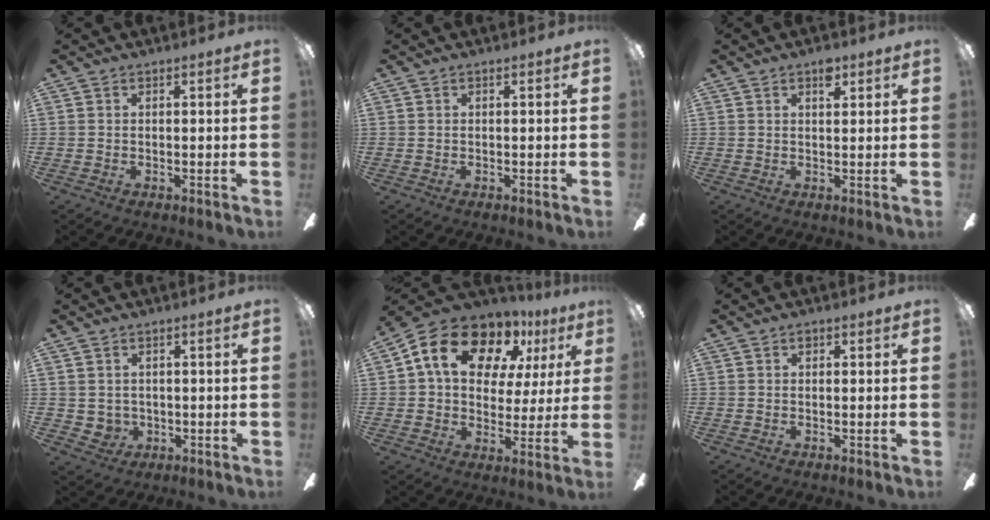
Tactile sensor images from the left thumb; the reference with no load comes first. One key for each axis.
{"total": 0.0}
{"total": 3.3, "fx": 2.2, "fy": 1.7, "fz": 1.9, "tx": -0.010, "ty": -0.009, "tz": 0.031}
{"total": 3.0, "fx": 0.9, "fy": 2.8, "fz": 0.4, "tx": -0.016, "ty": 0.001, "tz": 0.020}
{"total": 17.4, "fx": 9.7, "fy": 10.8, "fz": 9.5, "tx": -0.163, "ty": -0.044, "tz": 0.175}
{"total": 0.9, "fx": 0.4, "fy": 0.7, "fz": 0.5, "tx": -0.002, "ty": 0.001, "tz": 0.005}